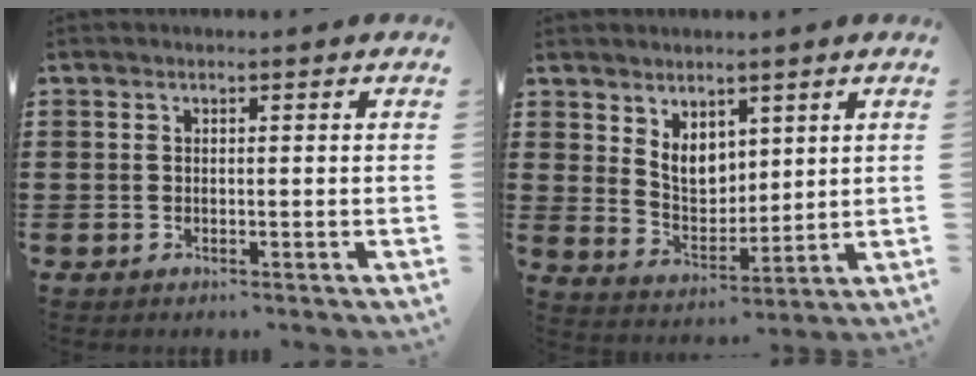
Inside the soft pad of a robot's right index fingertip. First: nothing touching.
{"total": 5.6, "force": [3.0, 3.8, 2.8], "torque": [-0.062, 0.000, 0.055]}